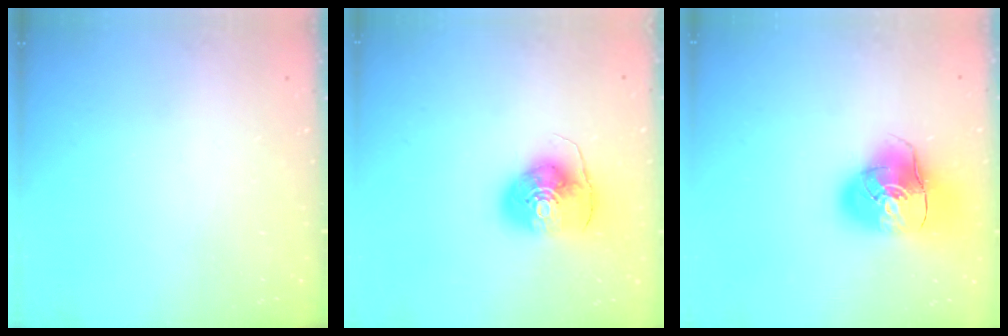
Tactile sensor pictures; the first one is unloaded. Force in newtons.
{"total": 10.2, "press": 10.1, "slide": 1.5}
{"total": 16.2, "press": 16.0, "slide": 2.6}